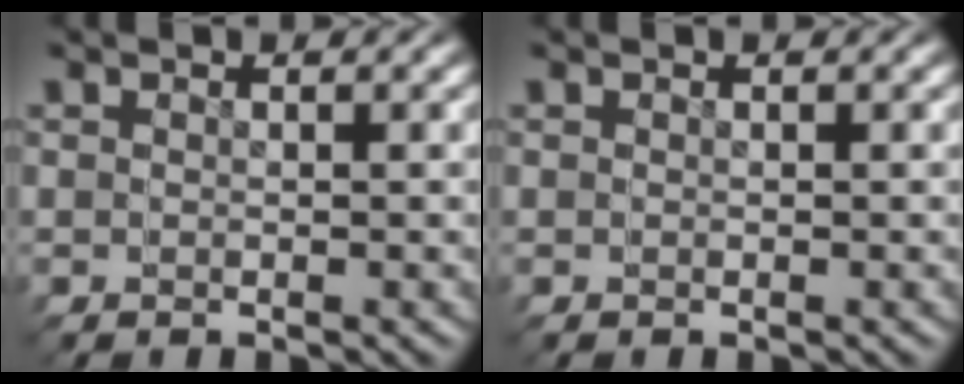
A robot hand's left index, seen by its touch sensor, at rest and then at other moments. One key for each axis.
{"total": 0.0}